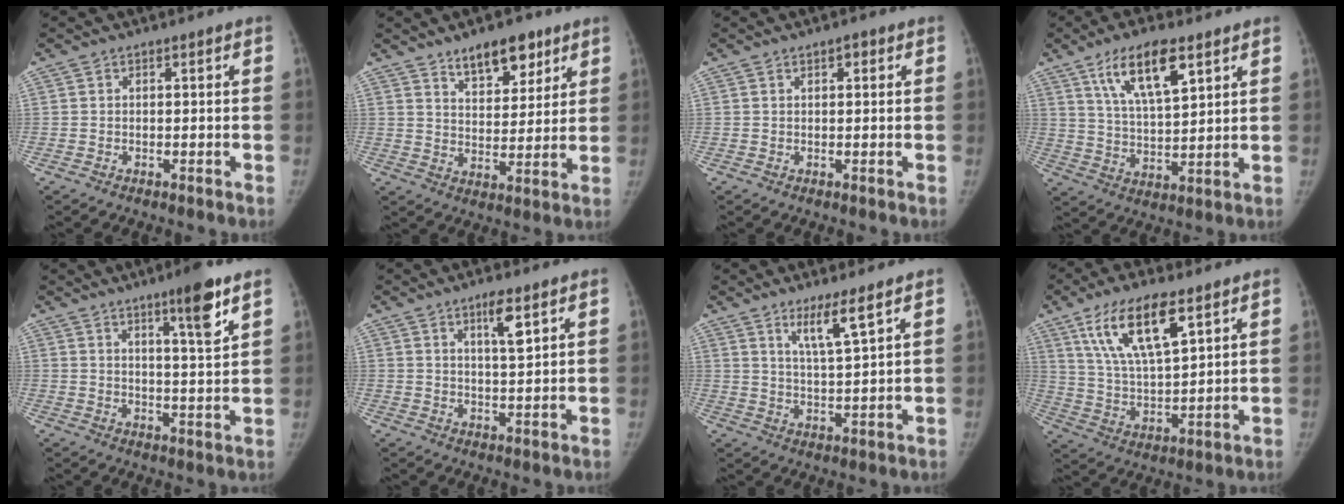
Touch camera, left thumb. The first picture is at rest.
{"total": 9.9, "force": [6.7, 4.7, 5.6], "torque": [-0.052, -0.043, 0.110]}
{"total": 1.0, "force": [0.6, 0.5, 0.7], "torque": [-0.005, -0.001, 0.006]}
{"total": 12.2, "force": [6.7, 4.1, 9.3], "torque": [-0.150, -0.028, 0.126]}
{"total": 8.4, "force": [5.1, 0.7, 6.7], "torque": [-0.096, -0.031, 0.077]}
{"total": 5.1, "force": [2.8, 1.0, 4.2], "torque": [-0.069, -0.019, 0.049]}
{"total": 6.3, "force": [4.1, 0.2, 4.9], "torque": [-0.089, -0.035, 0.078]}
{"total": 14.4, "force": [7.8, 4.8, 11.1], "torque": [-0.192, -0.028, 0.150]}